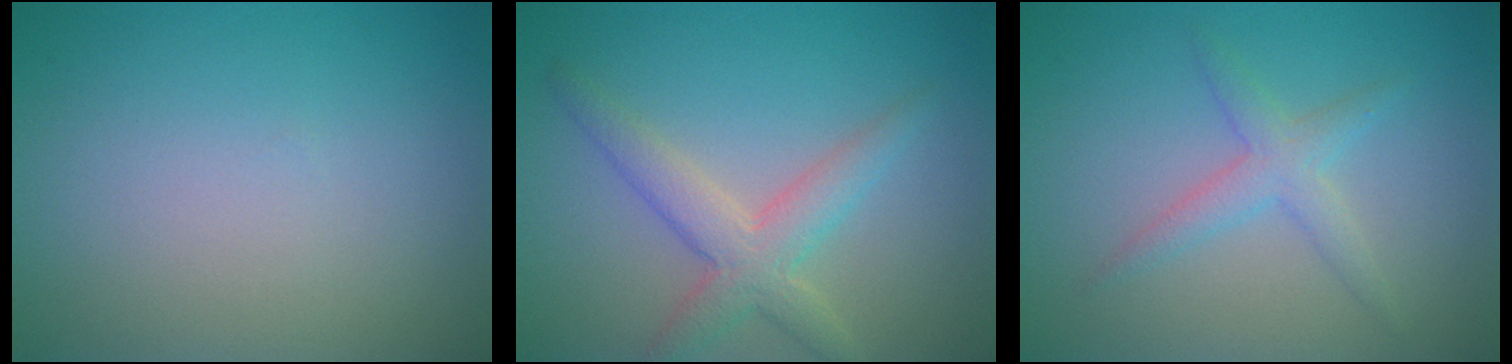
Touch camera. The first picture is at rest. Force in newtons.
{"total": 3.8, "press": 3.8, "slide": 0.2}
{"total": 2.3, "press": 2.3, "slide": 0.1}